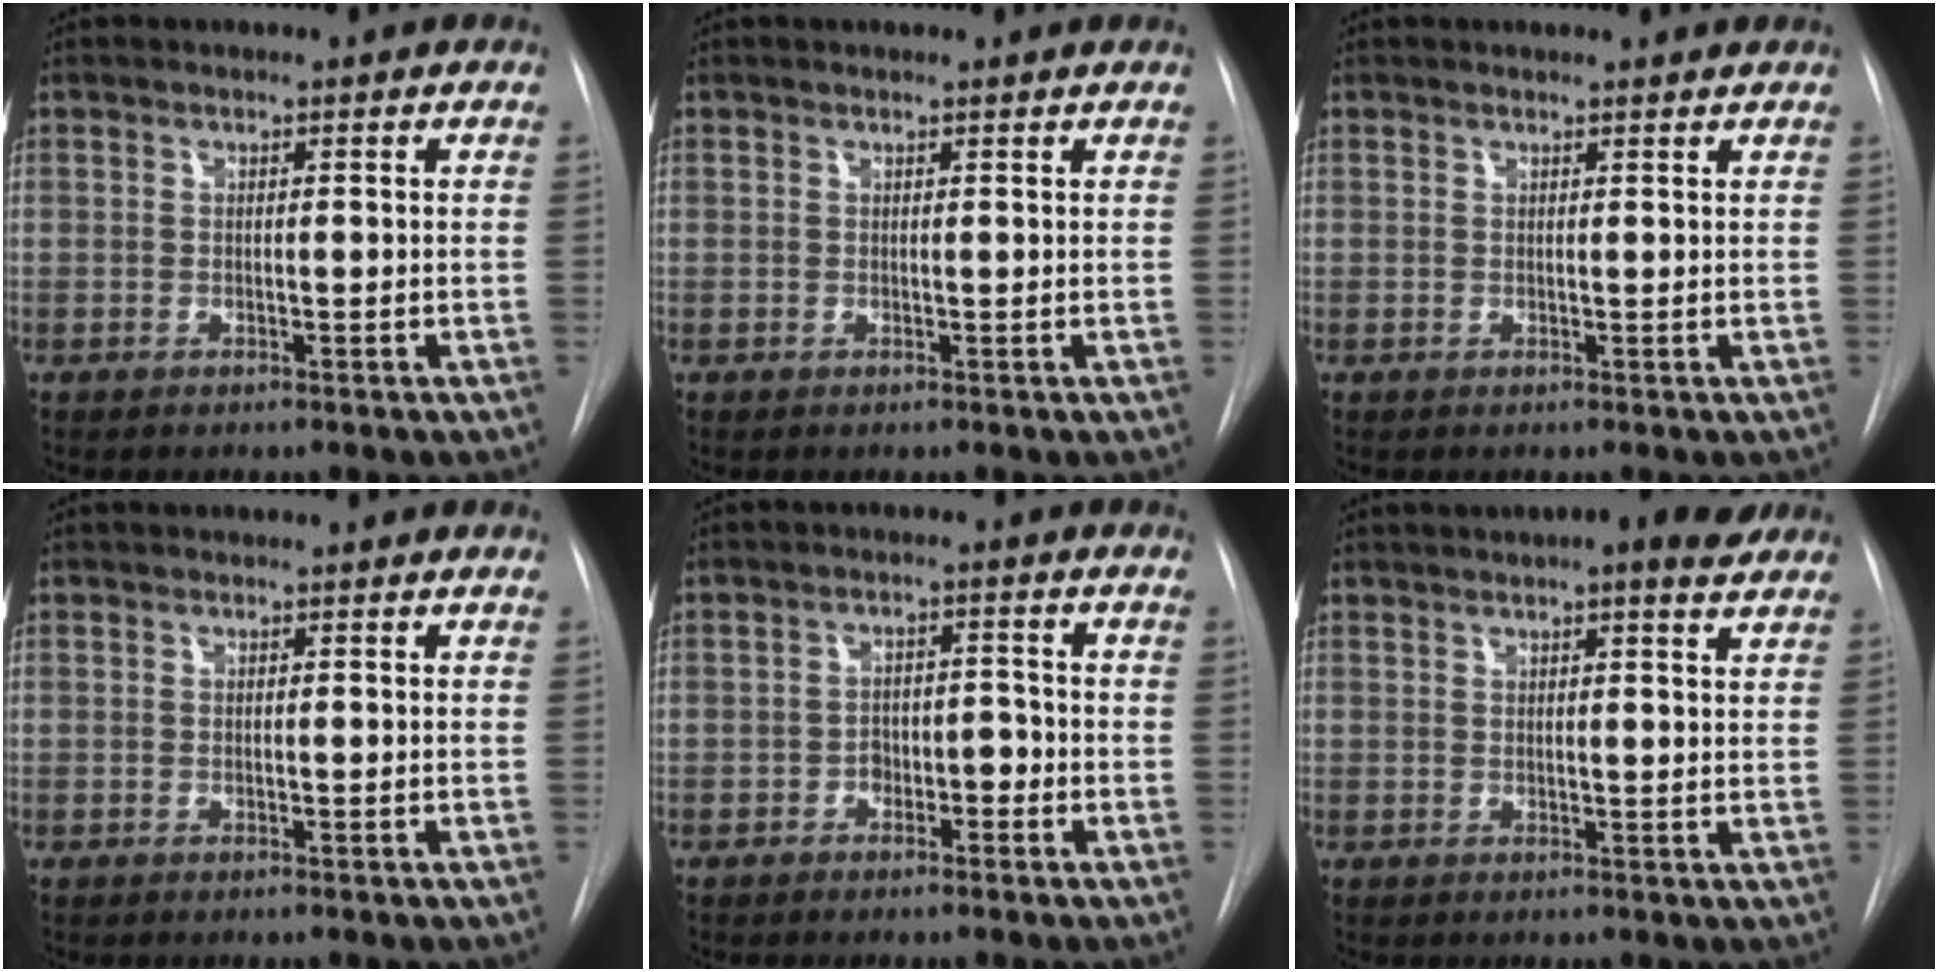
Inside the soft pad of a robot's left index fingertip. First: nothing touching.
{"total": 1.9, "force": [1.8, 0.0, 0.4], "torque": [-0.008, 0.007, 0.018]}
{"total": 3.2, "force": [3.1, 0.2, 0.6], "torque": [-0.011, 0.008, 0.031]}
{"total": 0.0}
{"total": 3.1, "force": [-1.6, 1.9, 1.9], "torque": [-0.020, 0.012, -0.025]}
{"total": 7.1, "force": [5.4, 1.2, 4.3], "torque": [-0.060, 0.012, 0.062]}